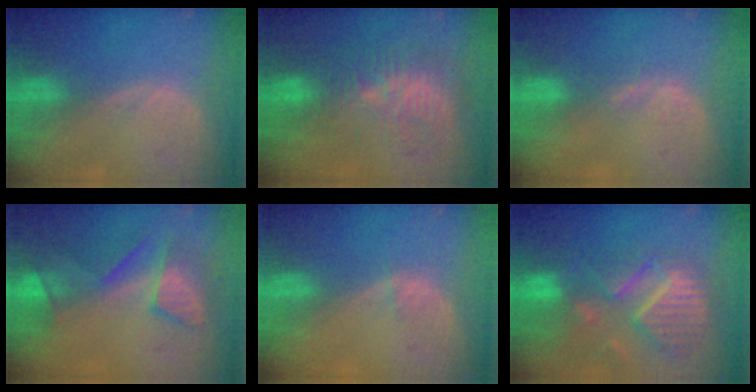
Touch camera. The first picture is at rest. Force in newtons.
{"total": 10.1, "press": 9.0, "slide": 4.5}
{"total": 2.3, "press": 1.8, "slide": 1.5}
{"total": 7.8, "press": 7.6, "slide": 1.6}
{"total": 0.8, "press": 0.7, "slide": 0.4}
{"total": 11.8, "press": 10.4, "slide": 5.7}